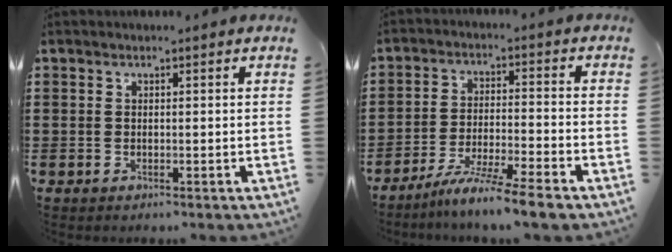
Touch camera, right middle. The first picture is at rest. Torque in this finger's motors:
{"motor_torque": [2.14, 0.00, 0.31, 0.16]}